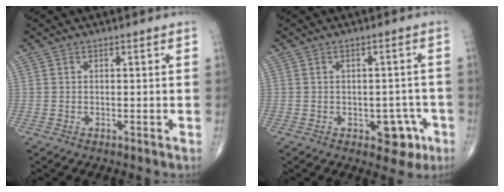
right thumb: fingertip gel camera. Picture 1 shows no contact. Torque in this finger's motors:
{"motor_torque": [2.59, 2.42, 0.54, -0.74, 0.03]}